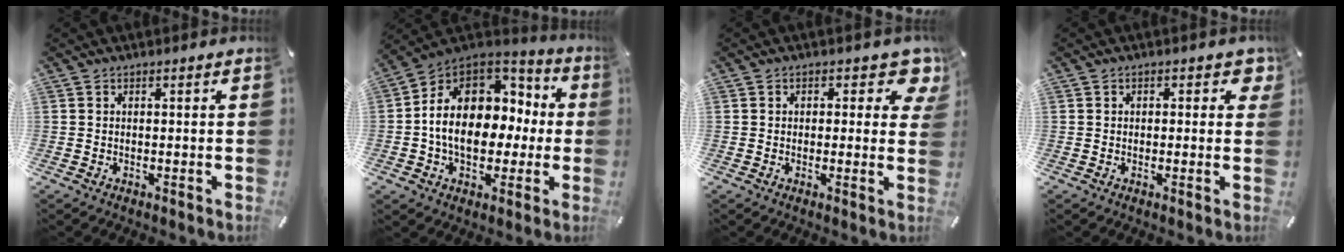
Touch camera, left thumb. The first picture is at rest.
{"total": 16.0, "force": [0.0, 12.5, 10.0], "torque": [-0.175, -0.003, 0.001]}
{"total": 5.1, "force": [2.6, 3.1, 3.2], "torque": [-0.023, -0.014, 0.036]}
{"total": 2.4, "force": [0.6, 1.6, 1.7], "torque": [-0.010, -0.001, 0.005]}